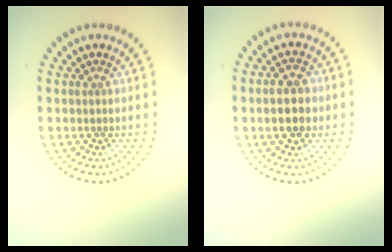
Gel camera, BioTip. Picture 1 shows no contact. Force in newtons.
{"total": 4.0, "press": 4.0, "slide": 0.1}